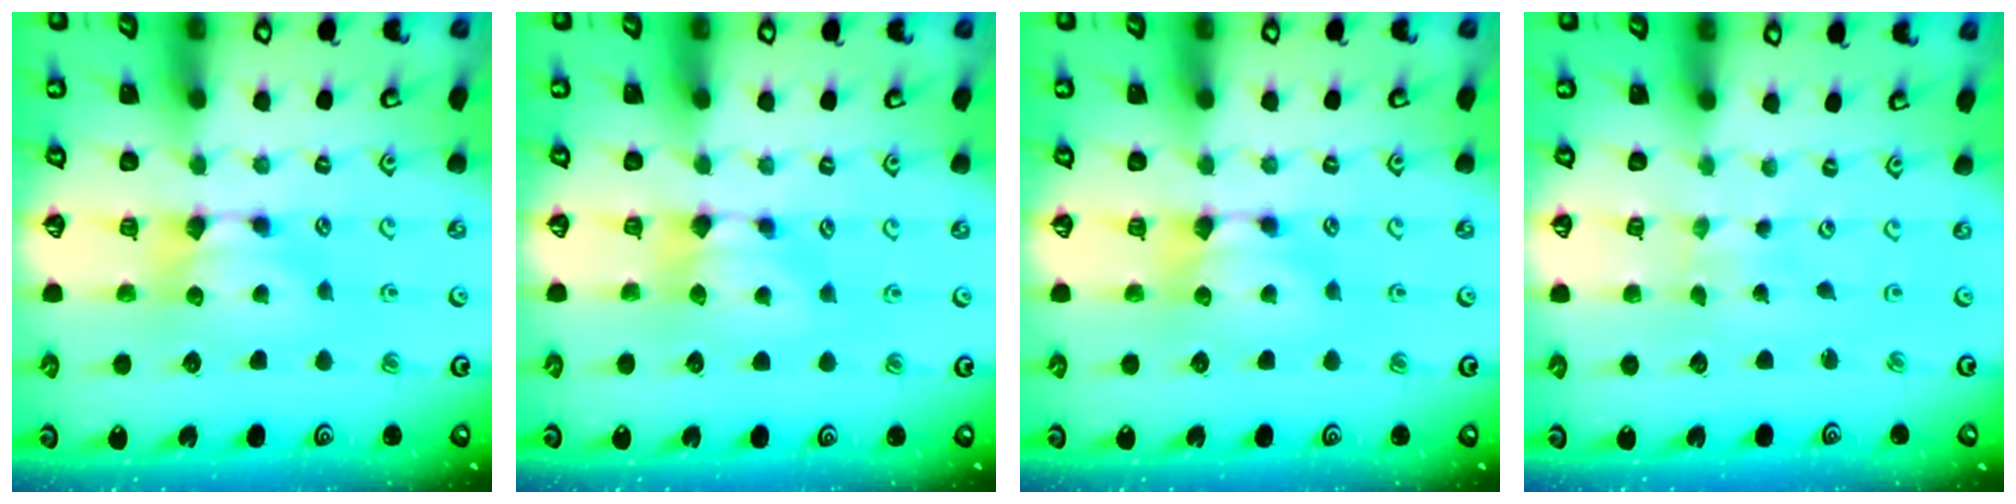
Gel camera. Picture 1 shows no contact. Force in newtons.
{"total": 0.7, "press": 0.4, "slide": 0.6}
{"total": 0.0}
{"total": 5.7, "press": 5.7, "slide": 0.3}